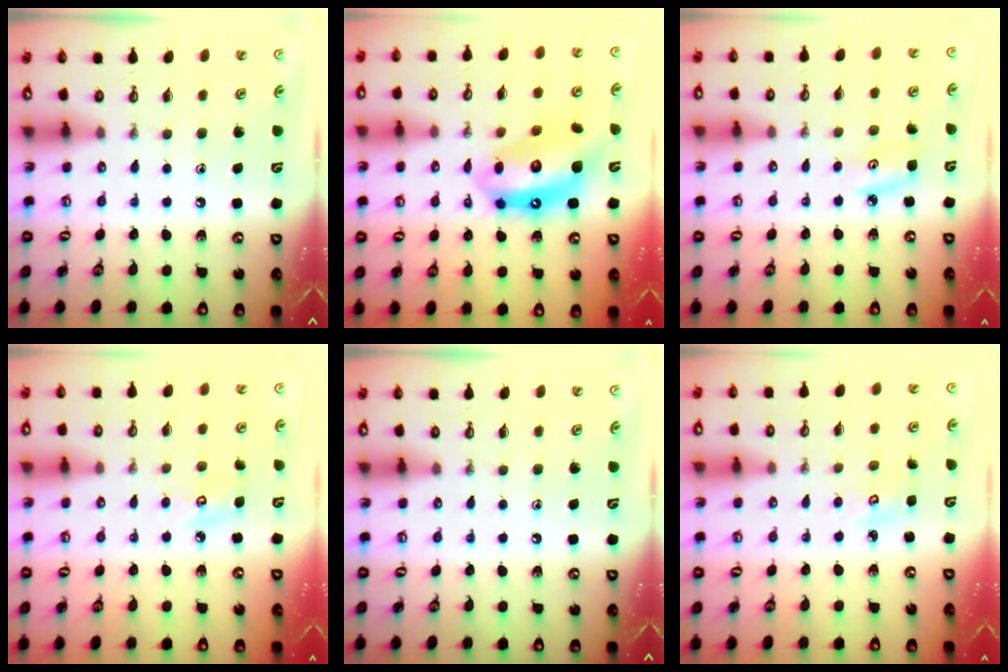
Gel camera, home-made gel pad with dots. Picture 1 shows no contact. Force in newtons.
{"total": 14.3, "press": 14.3, "slide": 1.3}
{"total": 5.2, "press": 5.2, "slide": 0.5}
{"total": 6.3, "press": 6.3, "slide": 0.4}
{"total": 0.0}
{"total": 2.6, "press": 2.6, "slide": 0.3}